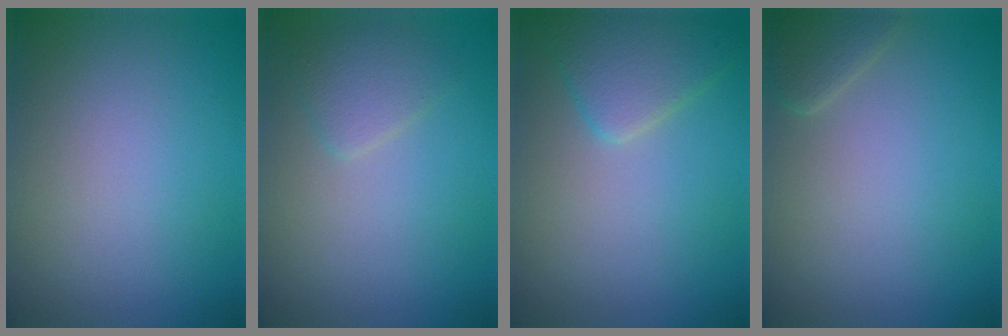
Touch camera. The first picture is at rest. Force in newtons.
{"total": 2.0, "press": 2.0, "slide": 0.1}
{"total": 3.6, "press": 3.6, "slide": 0.2}
{"total": 1.9, "press": 1.9, "slide": 0.1}